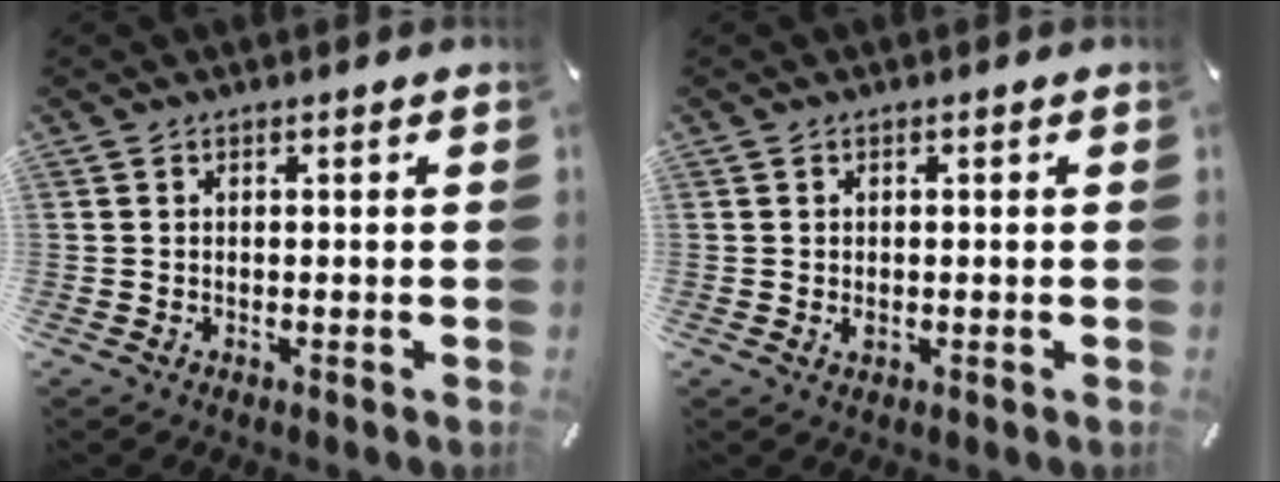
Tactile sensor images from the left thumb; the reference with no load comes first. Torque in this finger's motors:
{"motor_torque": [0.39, 0.47, 0.10, 0.02, 0.01]}